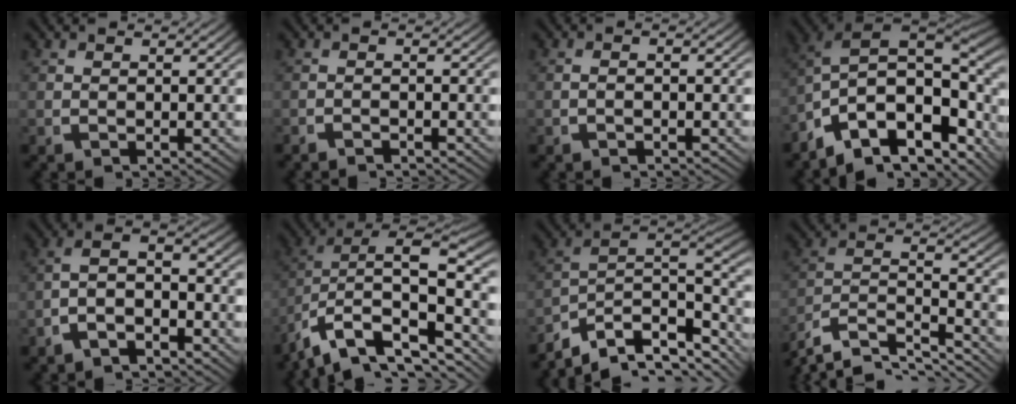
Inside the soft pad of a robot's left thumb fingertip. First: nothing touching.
{"total": 1.2, "force": [-1.2, 0.1, 0.1], "torque": [0.003, -0.002, -0.024]}
{"total": 1.0, "force": [-0.7, 0.3, 0.6], "torque": [-0.015, 0.000, -0.012]}
{"total": 16.8, "force": [-1.5, 11.6, 12.0], "torque": [-0.224, -0.038, -0.023]}
{"total": 6.9, "force": [-1.1, 4.6, 5.0], "torque": [-0.089, -0.006, -0.029]}
{"total": 13.4, "force": [-3.5, 8.8, 9.5], "torque": [-0.168, -0.047, -0.043]}
{"total": 13.4, "force": [-3.0, 8.9, 9.5], "torque": [-0.157, -0.033, -0.042]}
{"total": 11.8, "force": [-4.6, 7.9, 7.4], "torque": [-0.160, -0.041, -0.066]}